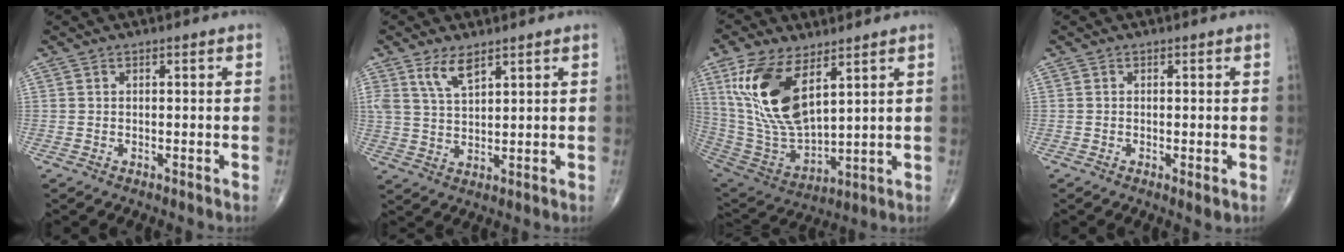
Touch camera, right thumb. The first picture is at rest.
{"total": 5.3, "force": [3.4, 2.0, 3.5], "torque": [-0.065, -0.019, 0.070]}
{"total": 18.2, "force": [7.6, 8.5, 14.2], "torque": [-0.273, -0.032, 0.162]}
{"total": 1.3, "force": [-0.2, 0.2, 1.2], "torque": [-0.026, -0.008, -0.006]}